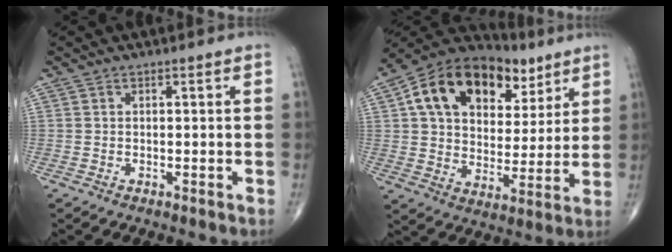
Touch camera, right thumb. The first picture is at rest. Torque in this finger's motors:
{"motor_torque": [-0.16, 3.40, 0.75, 0.11, 0.16]}